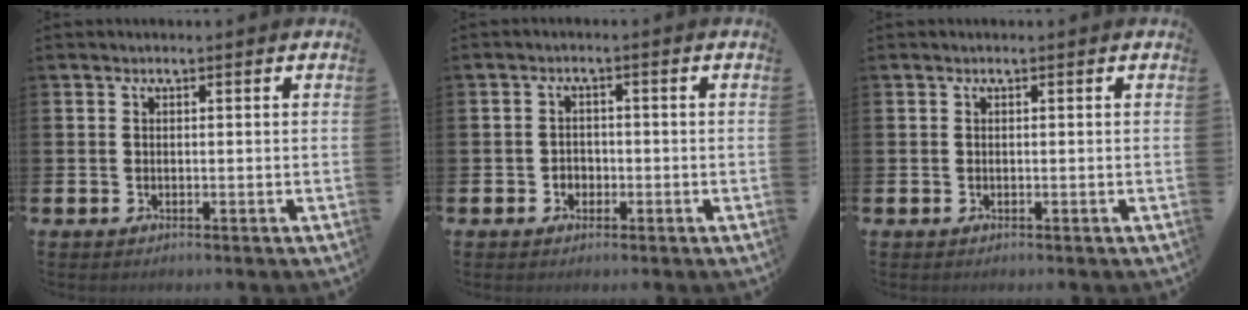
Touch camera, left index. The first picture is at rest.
{"total": 1.8, "force": [-0.7, 1.6, 0.4], "torque": [-0.006, 0.001, -0.018]}
{"total": 0.0}